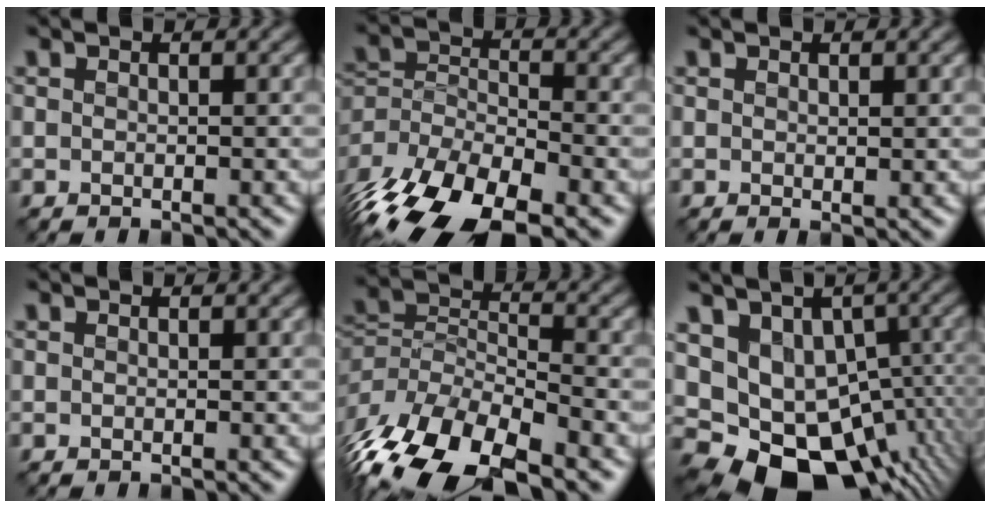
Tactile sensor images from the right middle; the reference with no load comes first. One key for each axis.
{"total": 12.7, "fx": -8.6, "fy": 5.4, "fz": 7.6, "tx": -0.156, "ty": -0.012, "tz": -0.155}
{"total": 0.5, "fx": 0.3, "fy": 0.3, "fz": 0.4, "tx": -0.006, "ty": -0.002, "tz": 0.007}
{"total": 0.0}
{"total": 11.8, "fx": -7.4, "fy": 5.1, "fz": 7.7, "tx": -0.162, "ty": -0.011, "tz": -0.134}
{"total": 14.4, "fx": -2.8, "fy": 10.4, "fz": 9.6, "tx": -0.141, "ty": -0.022, "tz": -0.012}